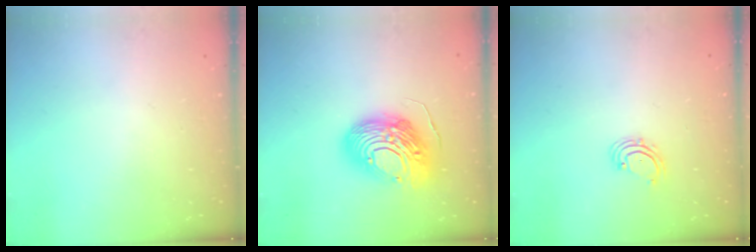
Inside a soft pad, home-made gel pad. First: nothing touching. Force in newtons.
{"total": 17.4, "press": 17.3, "slide": 1.6}
{"total": 2.0, "press": 2.0, "slide": 0.4}